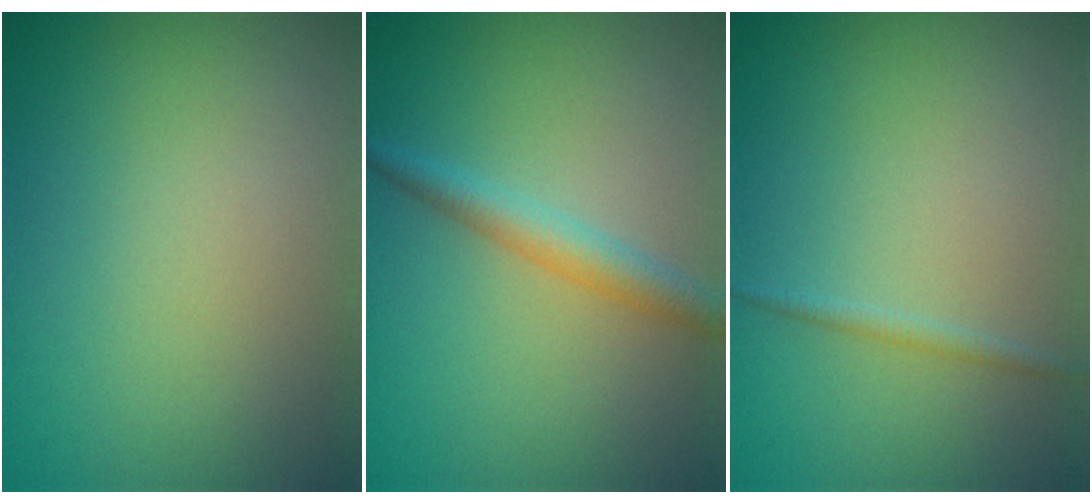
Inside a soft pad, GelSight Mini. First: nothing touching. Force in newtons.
{"total": 2.5, "press": 2.5, "slide": 0.1}
{"total": 0.8, "press": 0.8, "slide": 0.0}